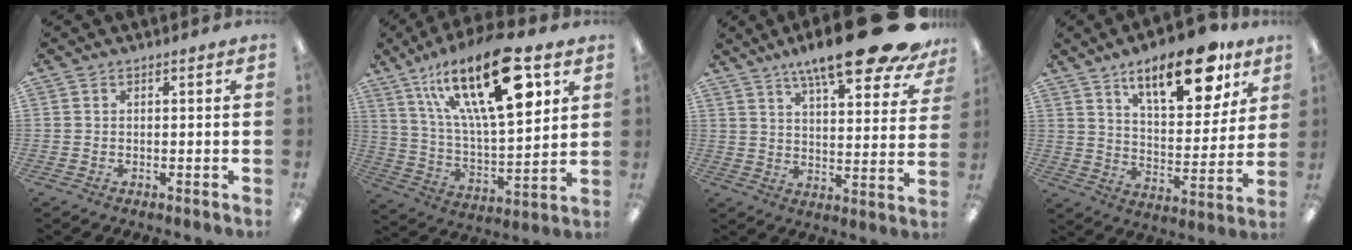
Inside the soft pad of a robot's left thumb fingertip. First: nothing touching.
{"total": 25.9, "force": [13.6, 9.3, 20.0], "torque": [-0.343, -0.066, 0.219]}
{"total": 18.1, "force": [13.9, 3.6, 10.9], "torque": [-0.166, -0.092, 0.226]}
{"total": 19.3, "force": [12.7, 7.7, 12.3], "torque": [-0.169, -0.070, 0.204]}